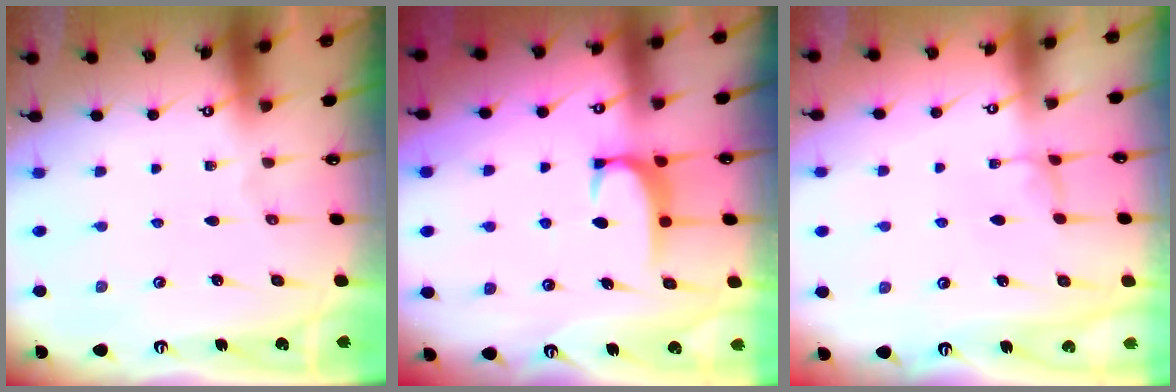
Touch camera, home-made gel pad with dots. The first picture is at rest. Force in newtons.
{"total": 1.7, "press": 1.6, "slide": 0.5}
{"total": 2.4, "press": 2.4, "slide": 0.3}